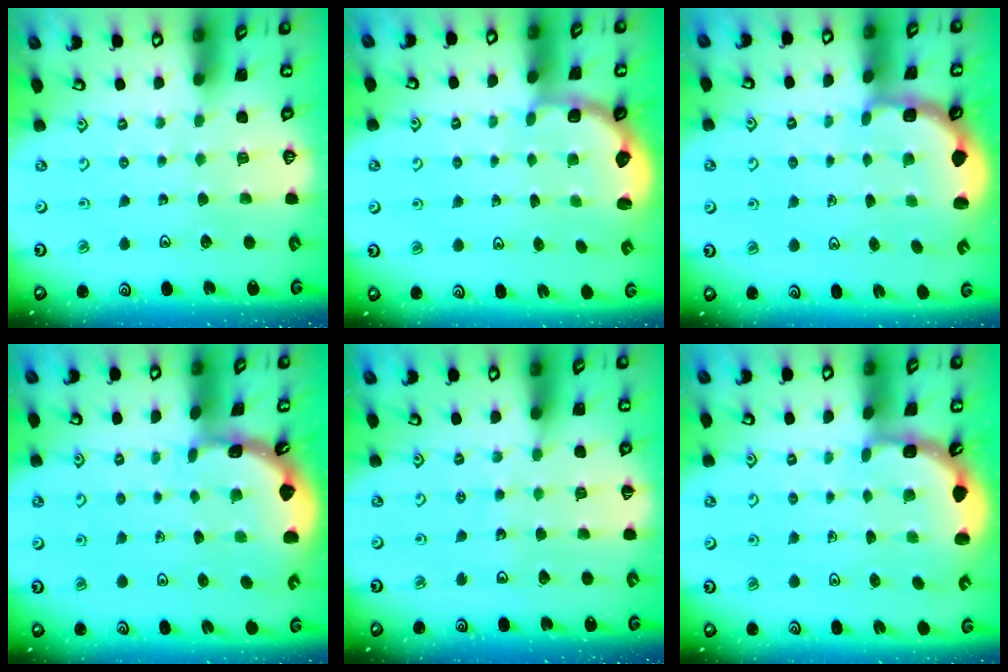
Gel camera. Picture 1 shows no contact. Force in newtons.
{"total": 2.9, "press": 2.4, "slide": 1.6}
{"total": 2.5, "press": 2.2, "slide": 1.2}
{"total": 1.8, "press": 1.8, "slide": 0.1}
{"total": 3.6, "press": 3.5, "slide": 0.4}
{"total": 2.1, "press": 1.9, "slide": 0.9}